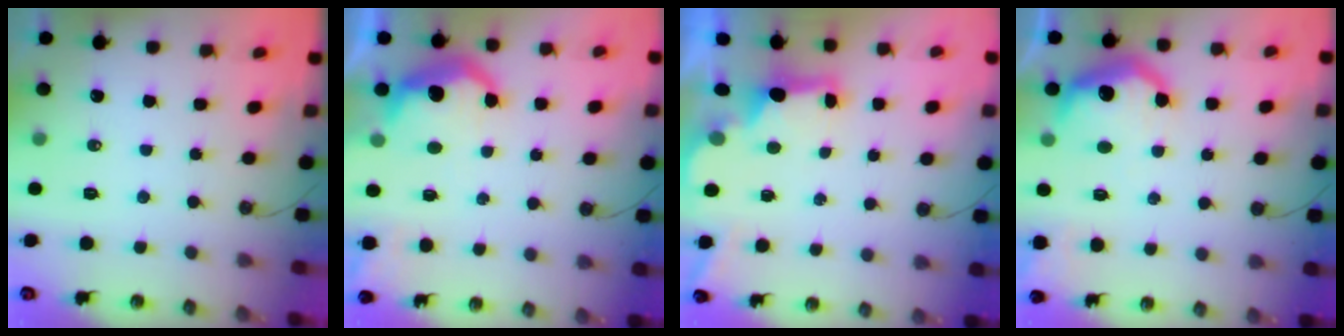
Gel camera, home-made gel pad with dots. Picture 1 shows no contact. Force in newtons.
{"total": 11.0, "press": 11.0, "slide": 0.8}
{"total": 2.5, "press": 2.4, "slide": 0.7}
{"total": 11.7, "press": 11.6, "slide": 0.7}